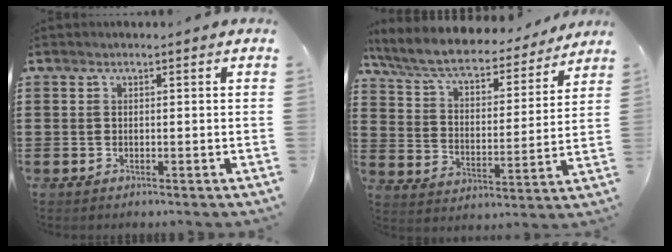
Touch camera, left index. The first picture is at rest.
{"total": 7.4, "force": [6.5, 1.4, 3.3], "torque": [-0.093, -0.039, 0.109]}